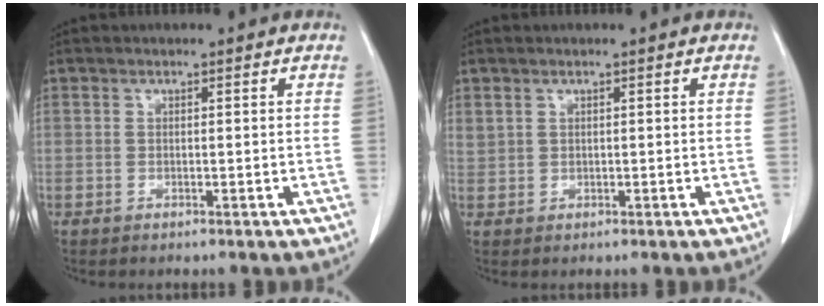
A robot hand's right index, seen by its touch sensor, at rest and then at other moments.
{"total": 1.3, "force": [0.9, 0.8, 0.3], "torque": [-0.004, 0.016, 0.023]}